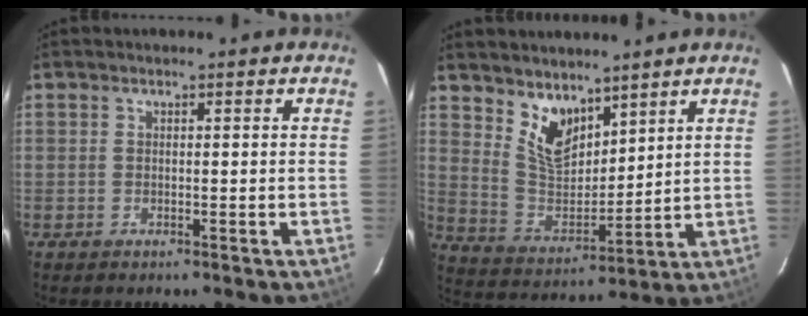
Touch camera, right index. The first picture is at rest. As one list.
[{"total": 9.6, "force": [6.7, 5.0, 4.7], "torque": [-0.083, -0.002, 0.139]}]